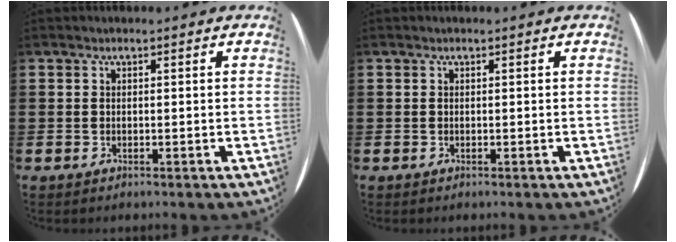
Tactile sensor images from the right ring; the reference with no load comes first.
{"total": 0.0}